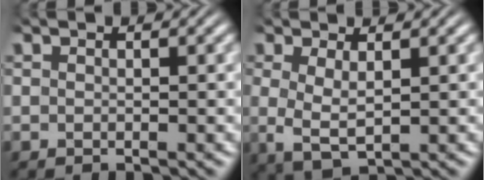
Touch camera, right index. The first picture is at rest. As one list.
[{"total": 4.4, "force": [-0.2, 3.1, 3.2], "torque": [-0.083, -0.021, 0.009]}]